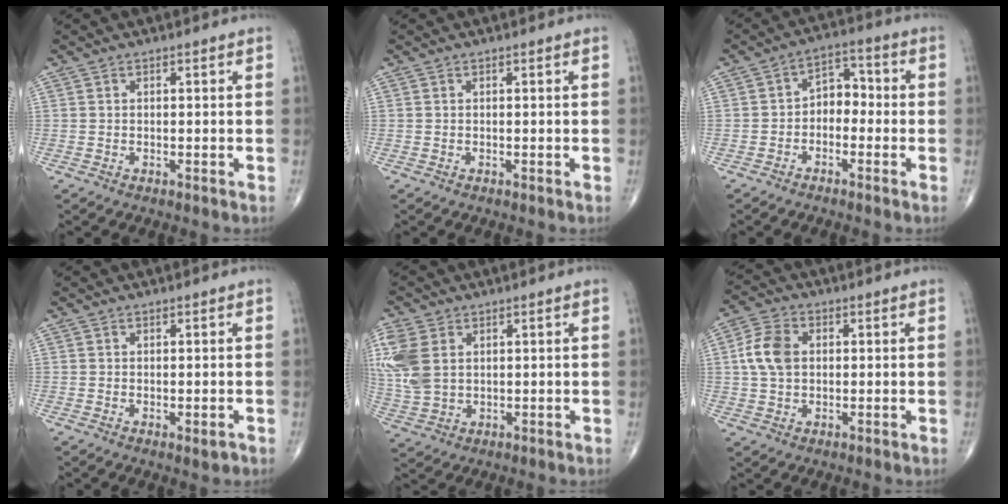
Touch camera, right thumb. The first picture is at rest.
{"total": 0.0}
{"total": 6.1, "force": [-1.6, 4.5, 3.9], "torque": [-0.034, 0.037, -0.043]}
{"total": 1.5, "force": [-0.5, 0.6, 1.4], "torque": [-0.015, -0.004, -0.003]}
{"total": 9.8, "force": [2.6, 6.6, 6.8], "torque": [-0.167, 0.000, 0.060]}
{"total": 7.3, "force": [1.0, 5.1, 5.1], "torque": [-0.099, 0.009, 0.014]}